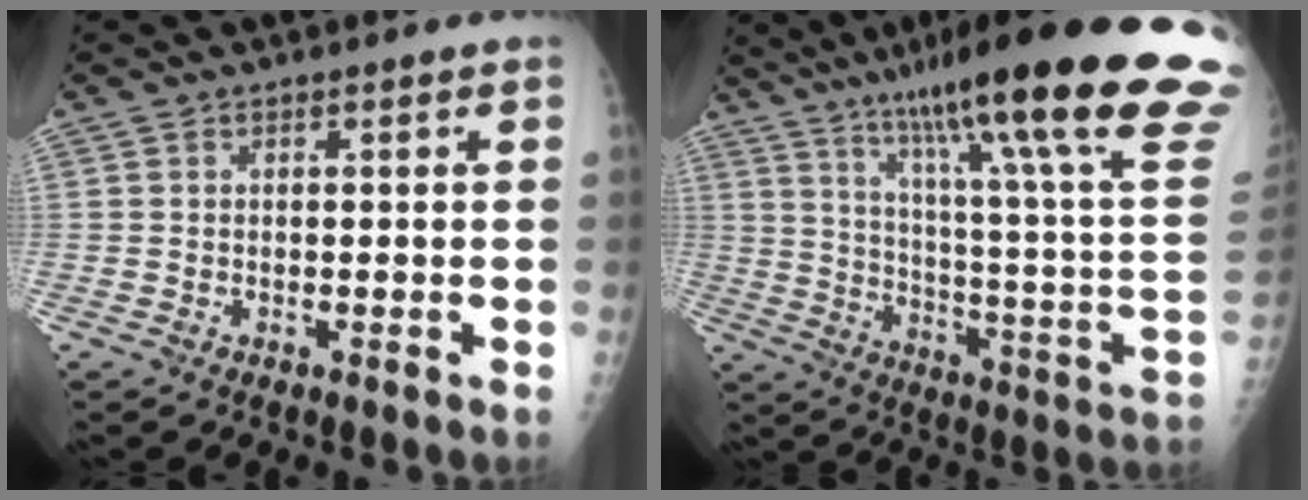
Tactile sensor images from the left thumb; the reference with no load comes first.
{"total": 33.8, "force": [21.6, 3.3, 25.8], "torque": [-0.312, -0.071, 0.319]}